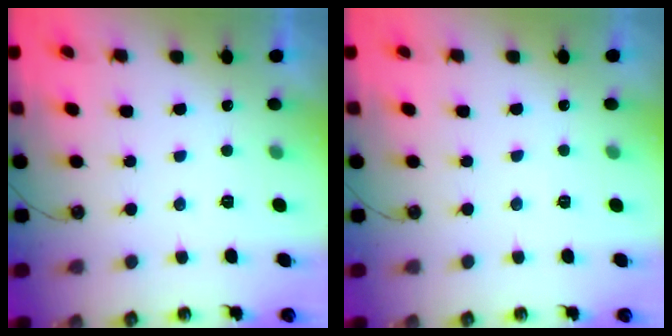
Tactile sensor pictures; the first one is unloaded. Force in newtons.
{"total": 1.8, "press": 1.8, "slide": 0.4}